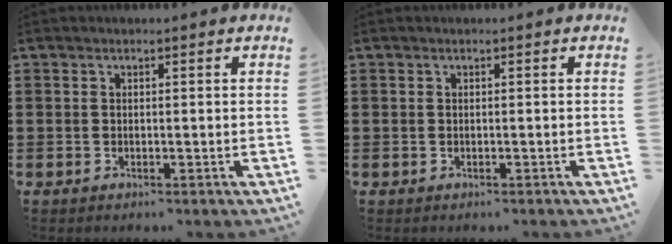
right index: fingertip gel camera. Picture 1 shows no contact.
{"total": 0.0}